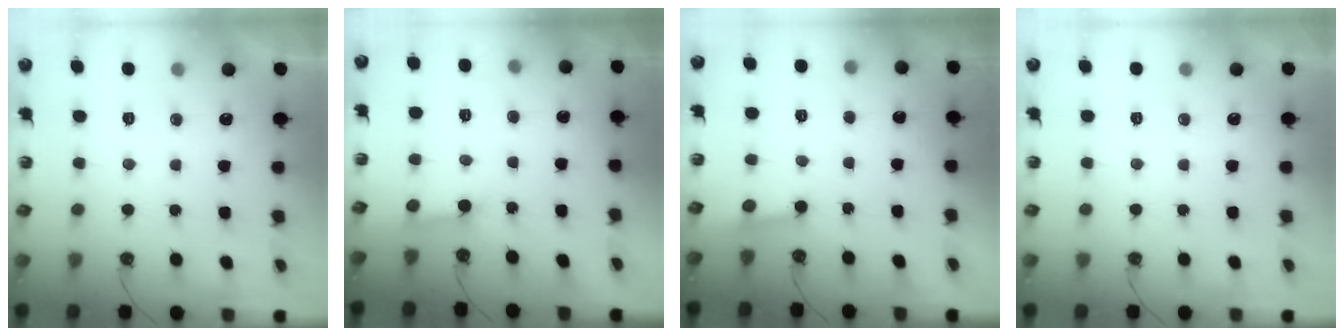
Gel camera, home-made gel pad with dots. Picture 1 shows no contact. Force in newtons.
{"total": 2.6, "press": 2.5, "slide": 0.3}
{"total": 2.4, "press": 2.3, "slide": 0.6}
{"total": 0.0}